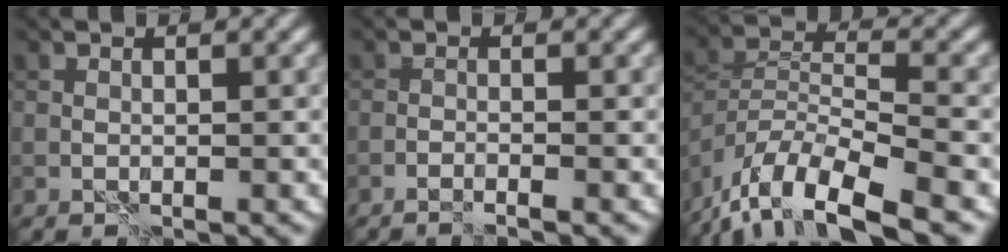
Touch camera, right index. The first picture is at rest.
{"total": 1.4, "force": [-1.0, 0.1, 0.9], "torque": [-0.017, 0.006, -0.024]}
{"total": 11.4, "force": [-8.9, 3.4, 6.3], "torque": [-0.115, -0.007, -0.160]}